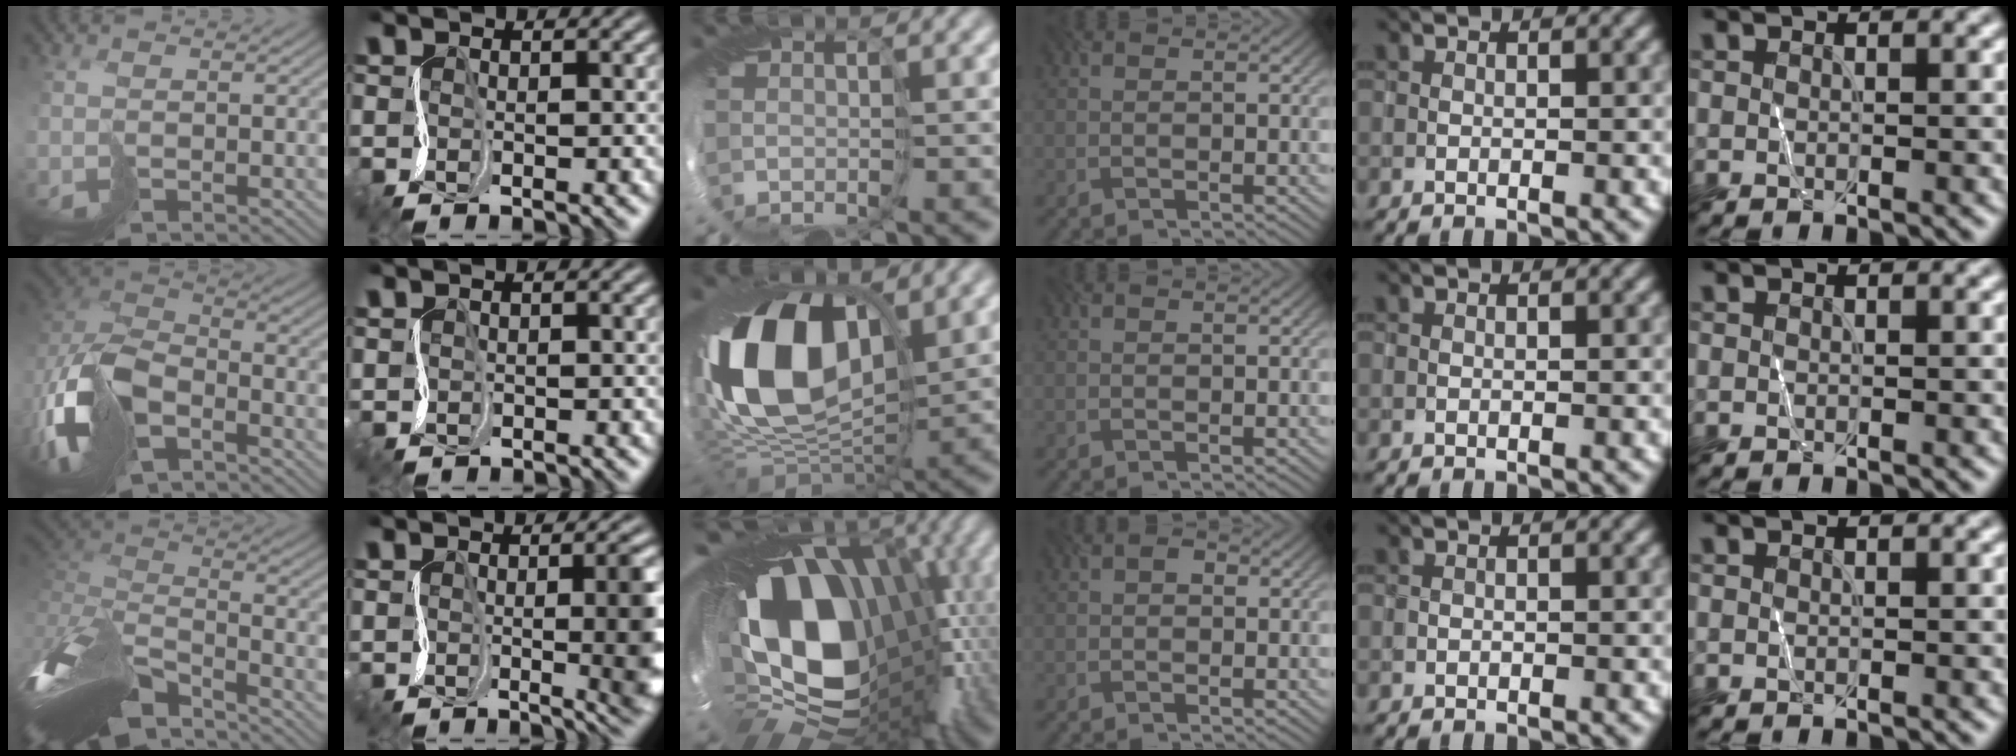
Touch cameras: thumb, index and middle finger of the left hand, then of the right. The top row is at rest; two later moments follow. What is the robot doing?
{"motion": "cut", "object": "receipt paper"}